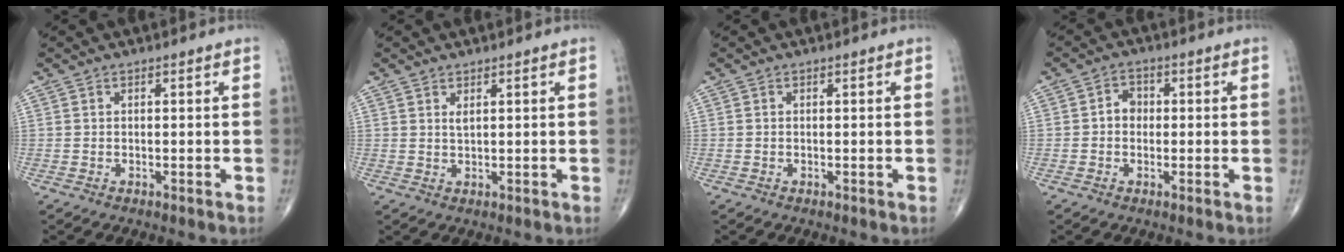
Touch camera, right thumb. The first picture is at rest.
{"total": 1.2, "force": [0.8, 0.4, 0.8], "torque": [-0.010, -0.006, 0.016]}
{"total": 0.0}
{"total": 3.1, "force": [-0.1, 2.6, 1.7], "torque": [-0.012, 0.013, -0.010]}